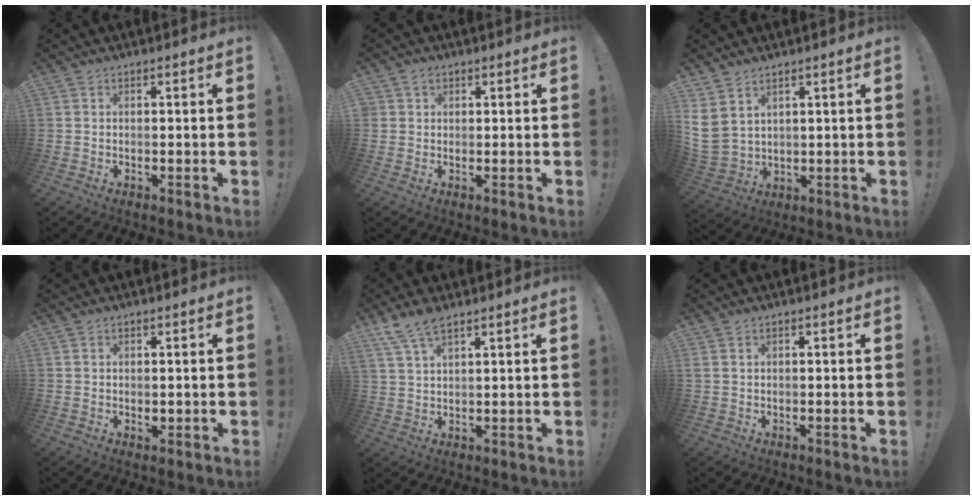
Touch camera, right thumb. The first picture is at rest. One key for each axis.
{"total": 2.3, "fx": 1.2, "fy": 1.9, "fz": 0.4, "tx": -0.006, "ty": -0.003, "tz": 0.023}
{"total": 6.7, "fx": 3.5, "fy": 4.5, "fz": 3.4, "tx": -0.070, "ty": -0.027, "tz": 0.072}
{"total": 0.9, "fx": 0.3, "fy": 0.7, "fz": 0.5, "tx": 0.001, "ty": -0.003, "tz": 0.004}
{"total": 6.5, "fx": 5.0, "fy": 2.0, "fz": 3.7, "tx": -0.075, "ty": -0.019, "tz": 0.095}
{"total": 0.8, "fx": 0.3, "fy": 0.6, "fz": 0.4, "tx": -0.010, "ty": 0.003, "tz": 0.007}